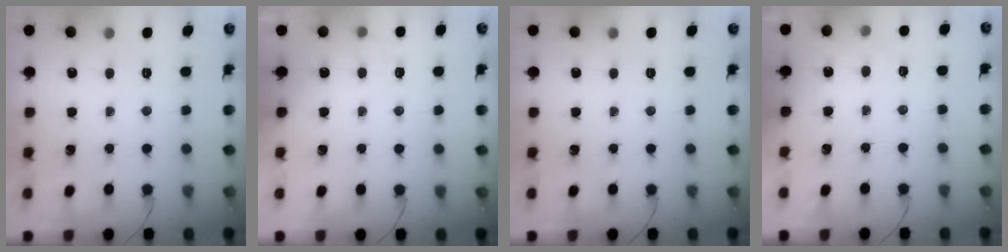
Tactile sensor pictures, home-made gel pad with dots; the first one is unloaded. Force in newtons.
{"total": 2.8, "press": 2.5, "slide": 1.4}
{"total": 0.0}
{"total": 3.1, "press": 2.9, "slide": 1.0}